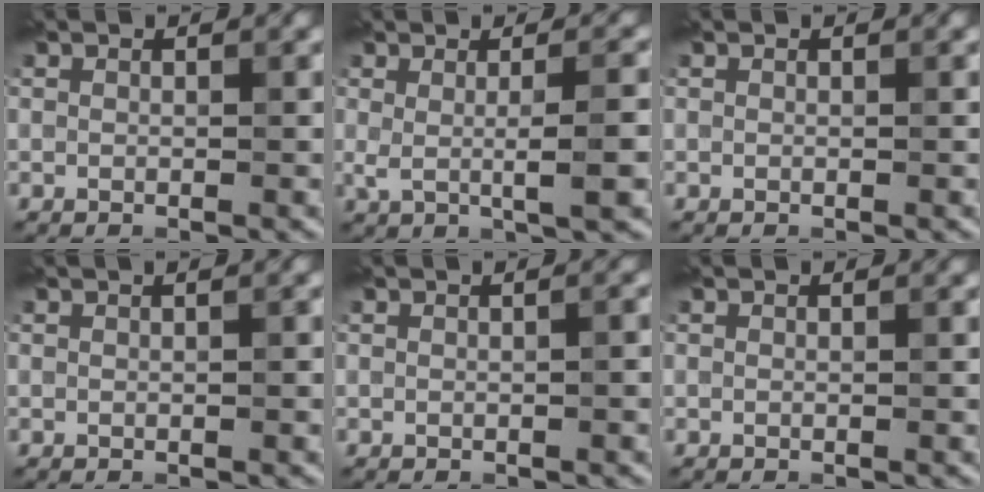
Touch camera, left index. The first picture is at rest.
{"total": 4.5, "force": [0.0, 1.0, 4.4], "torque": [-0.070, -0.001, 0.001]}
{"total": 0.0}
{"total": 1.0, "force": [0.2, 0.3, 0.9], "torque": [-0.012, 0.002, -0.003]}
{"total": 1.2, "force": [0.1, 0.4, 1.2], "torque": [-0.012, 0.004, -0.001]}
{"total": 0.0}